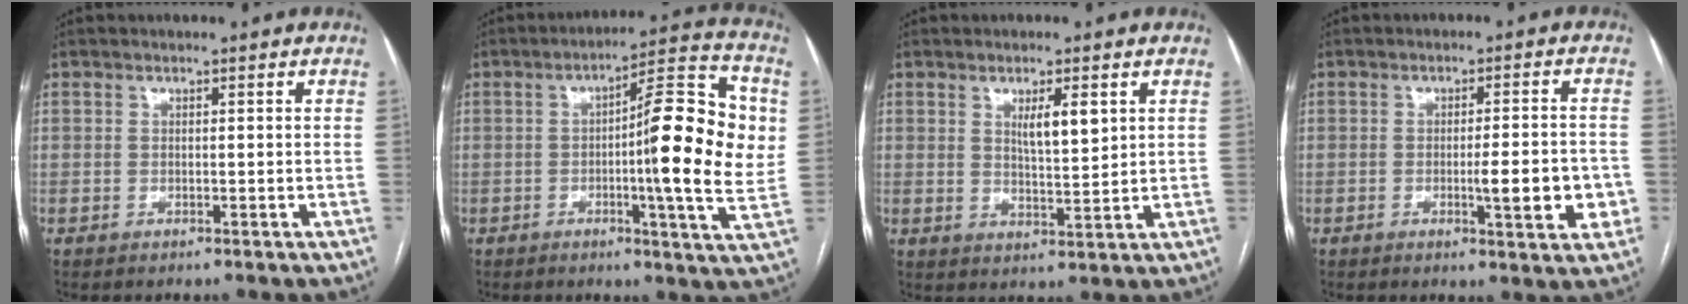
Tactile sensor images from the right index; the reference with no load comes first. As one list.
[{"total": 16.6, "force": [0.8, 1.6, 16.5], "torque": [-0.225, 0.017, 0.003]}, {"total": 4.6, "force": [1.9, 0.9, 4.1], "torque": [-0.072, -0.005, 0.037]}, {"total": 7.5, "force": [-1.9, 1.0, 7.2], "torque": [-0.094, -0.002, -0.024]}]